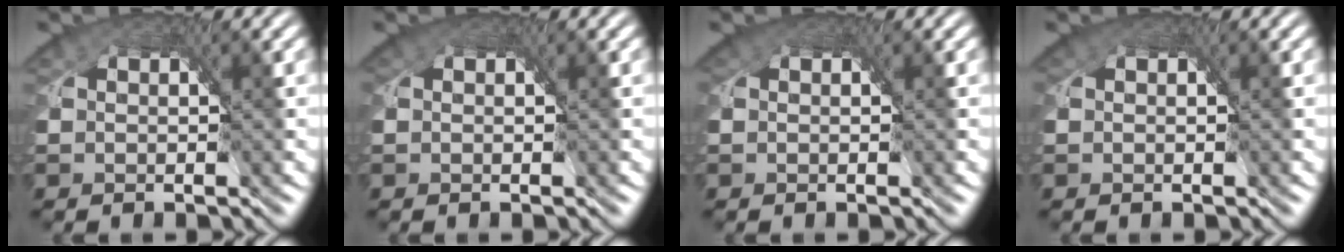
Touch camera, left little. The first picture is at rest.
{"total": 1.3, "force": [0.4, 1.1, 0.5], "torque": [-0.011, 0.000, 0.002]}
{"total": 1.5, "force": [0.5, 1.3, 0.6], "torque": [-0.015, -0.001, 0.004]}
{"total": 1.3, "force": [0.4, 1.2, 0.5], "torque": [-0.012, 0.000, 0.001]}